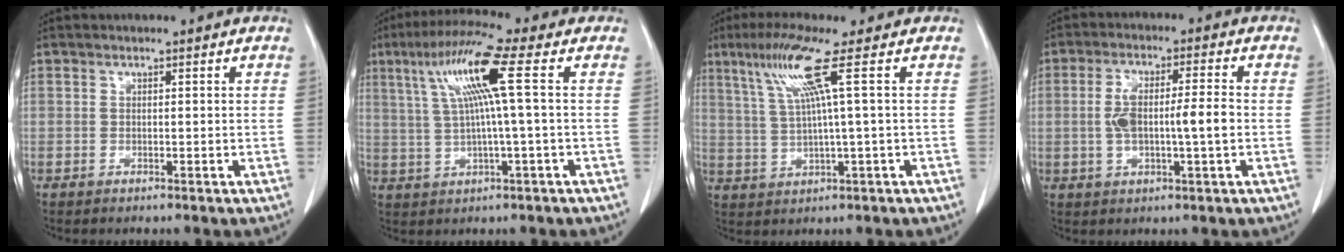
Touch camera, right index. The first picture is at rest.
{"total": 10.8, "force": [2.6, -0.6, 10.4], "torque": [-0.203, 0.025, 0.052]}
{"total": 8.4, "force": [3.2, -1.5, 7.6], "torque": [-0.152, 0.015, 0.073]}
{"total": 8.8, "force": [-0.6, 1.9, 8.6], "torque": [-0.166, 0.015, -0.008]}